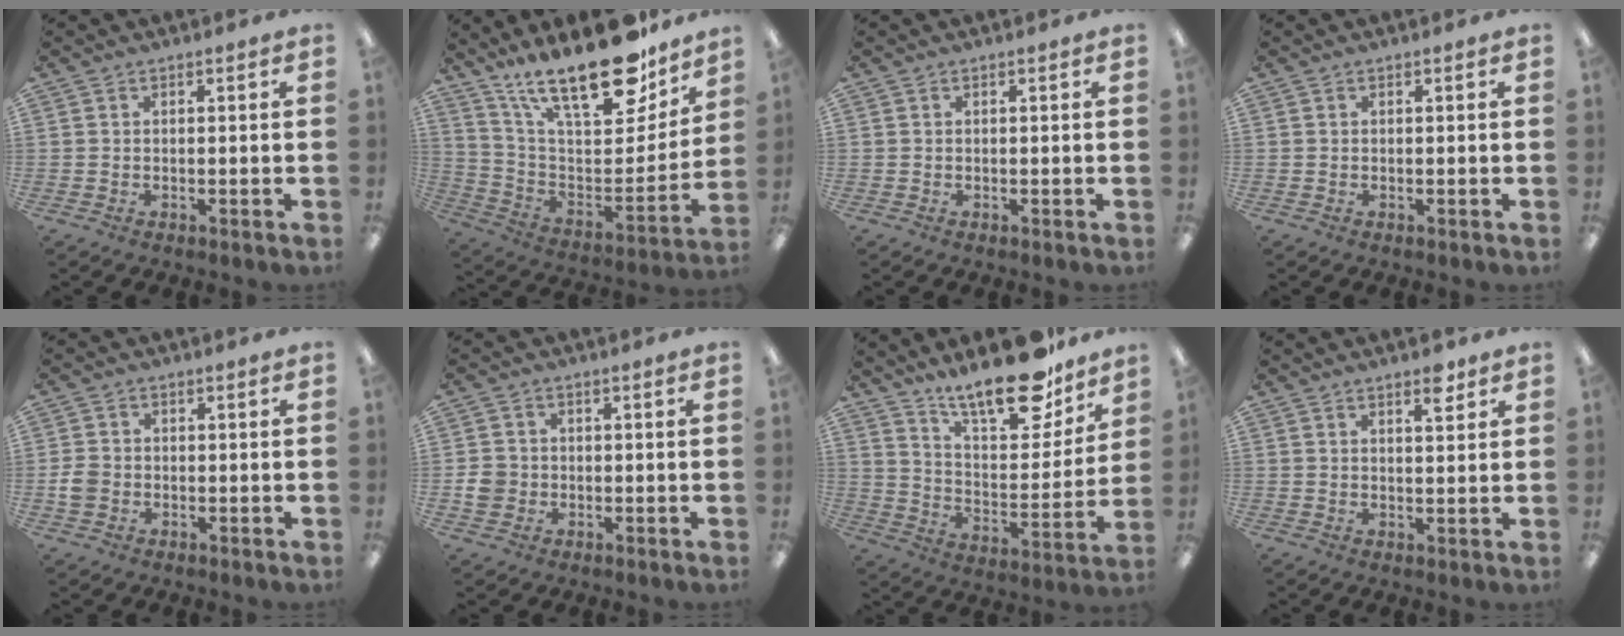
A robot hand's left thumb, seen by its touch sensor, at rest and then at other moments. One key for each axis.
{"total": 24.7, "fx": 18.2, "fy": 8.7, "fz": 14.2, "tx": -0.214, "ty": -0.119, "tz": 0.311}
{"total": 0.0}
{"total": 0.0}
{"total": 3.6, "fx": -0.7, "fy": 3.0, "fz": 1.8, "tx": -0.035, "ty": 0.006, "tz": -0.014}
{"total": 4.3, "fx": -0.7, "fy": 3.9, "fz": 1.6, "tx": -0.026, "ty": 0.004, "tz": -0.013}
{"total": 21.2, "fx": 16.4, "fy": 7.2, "fz": 11.3, "tx": -0.173, "ty": -0.111, "tz": 0.277}
{"total": 4.4, "fx": 3.2, "fy": 1.5, "fz": 2.7, "tx": -0.027, "ty": -0.014, "tz": 0.049}